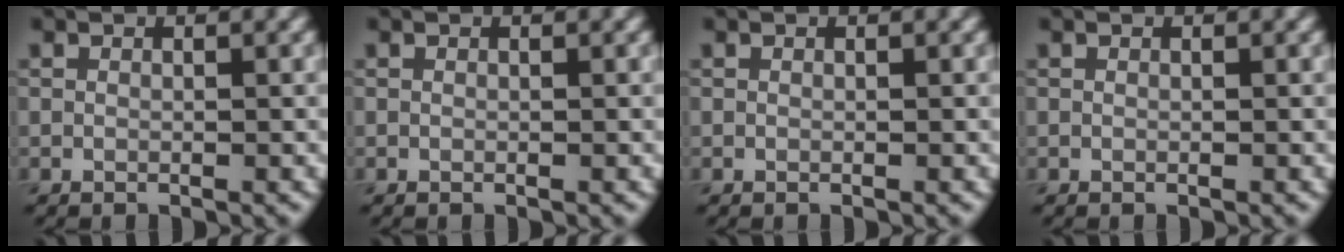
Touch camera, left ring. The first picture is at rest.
{"total": 0.0}
{"total": 0.0}
{"total": 0.0}